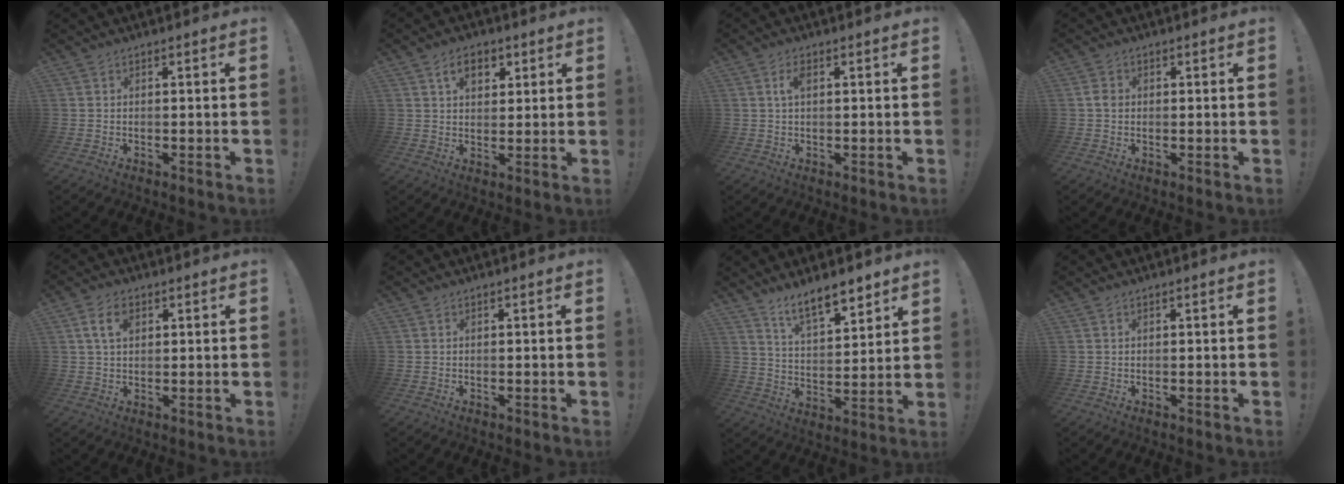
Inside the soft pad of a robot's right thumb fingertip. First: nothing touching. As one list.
[{"total": 7.2, "force": [3.3, 4.8, 4.2], "torque": [-0.058, -0.002, 0.058]}, {"total": 3.0, "force": [0.9, 1.5, 2.4], "torque": [-0.050, 0.007, 0.014]}, {"total": 2.4, "force": [-0.2, 1.9, 1.5], "torque": [-0.026, 0.007, -0.004]}, {"total": 6.3, "force": [1.9, 3.9, 4.6], "torque": [-0.076, 0.006, 0.036]}, {"total": 0.0}, {"total": 11.0, "force": [8.4, 3.3, 6.2], "torque": [-0.096, -0.054, 0.150]}, {"total": 0.0}]